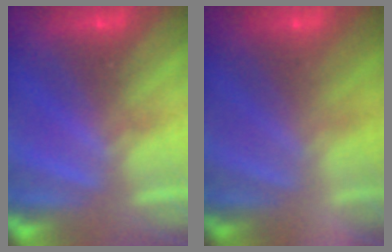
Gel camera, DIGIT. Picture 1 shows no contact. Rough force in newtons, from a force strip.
{"total": 2.1}